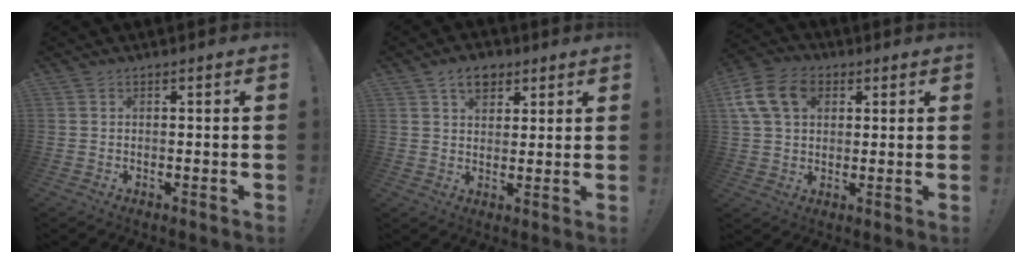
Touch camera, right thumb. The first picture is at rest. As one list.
[{"total": 7.2, "force": [4.1, 4.9, 3.3], "torque": [-0.046, -0.011, 0.076]}, {"total": 14.1, "force": [4.7, 10.4, 8.3], "torque": [-0.148, -0.006, 0.093]}]